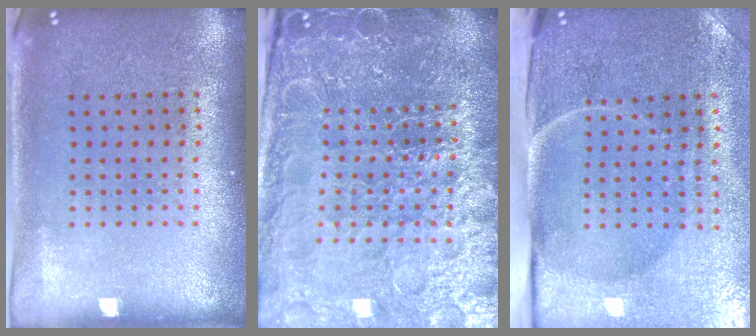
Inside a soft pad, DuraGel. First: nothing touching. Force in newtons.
{"total": 6.0, "press": 5.3, "slide": 2.7}
{"total": 4.9, "press": 3.9, "slide": 2.9}